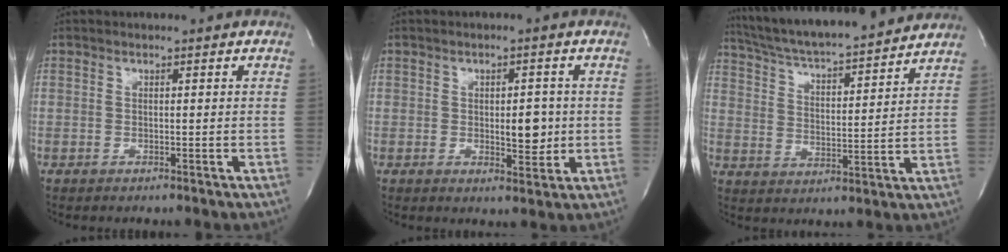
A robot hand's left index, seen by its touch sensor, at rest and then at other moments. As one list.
[{"total": 4.4, "force": [-0.4, 1.9, 4.0], "torque": [-0.053, -0.007, -0.002]}, {"total": 19.5, "force": [17.8, 1.5, 7.9], "torque": [-0.135, 0.012, 0.267]}]